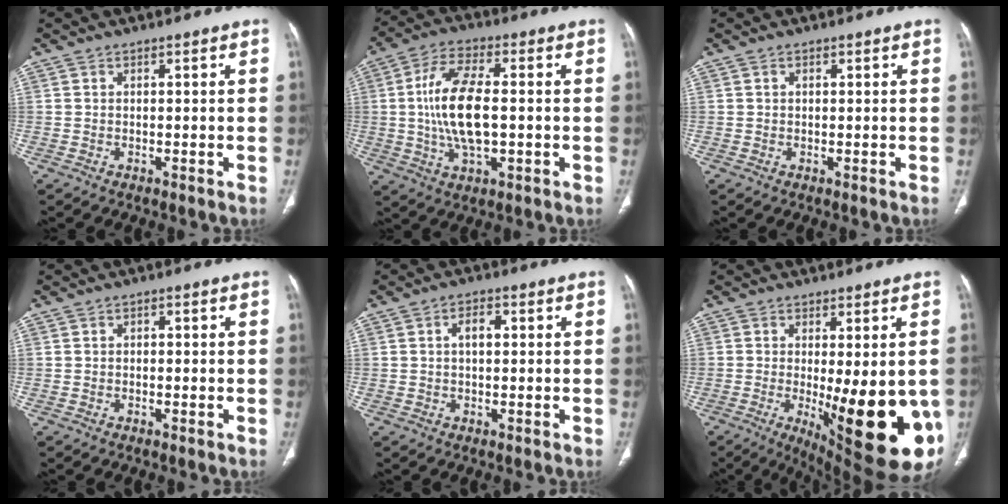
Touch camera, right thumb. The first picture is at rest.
{"total": 13.7, "force": [0.0, 6.0, 12.3], "torque": [-0.245, 0.008, -0.001]}
{"total": 0.5, "force": [0.2, 0.3, 0.3], "torque": [-0.005, 0.000, 0.003]}
{"total": 0.8, "force": [-0.1, 0.5, 0.5], "torque": [-0.005, 0.003, -0.005]}
{"total": 3.2, "force": [0.4, 1.7, 2.6], "torque": [-0.045, 0.010, 0.005]}
{"total": 20.6, "force": [-4.6, 6.5, 19.0], "torque": [-0.205, -0.030, -0.039]}